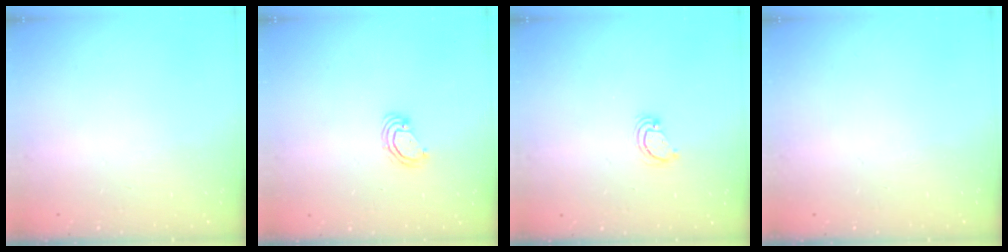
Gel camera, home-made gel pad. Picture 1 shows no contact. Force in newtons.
{"total": 4.4, "press": 4.4, "slide": 0.5}
{"total": 3.3, "press": 3.3, "slide": 0.3}
{"total": 0.0}